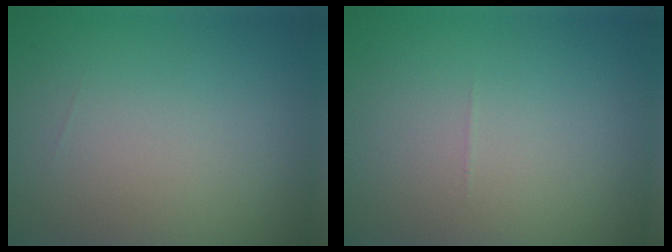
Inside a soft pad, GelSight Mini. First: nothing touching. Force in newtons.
{"total": 0.0}